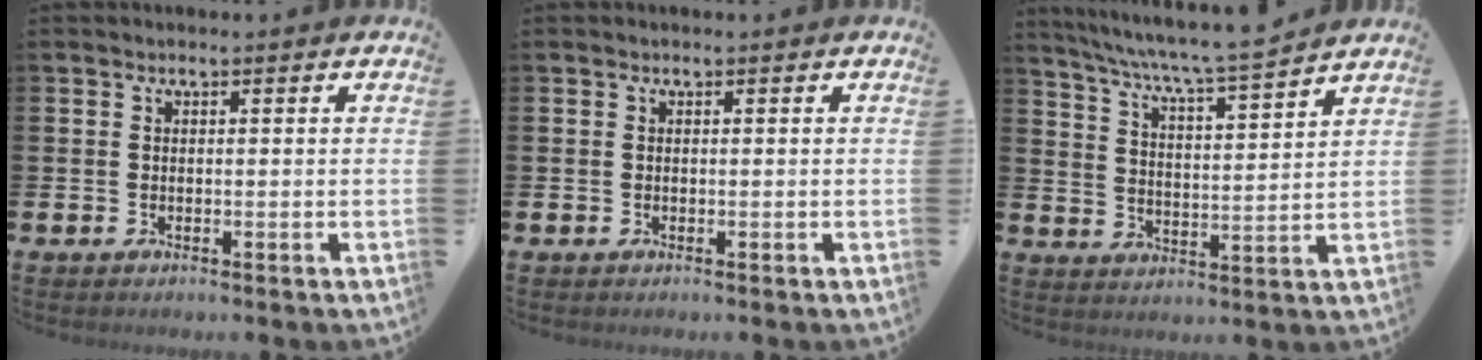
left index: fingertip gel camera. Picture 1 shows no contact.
{"total": 0.0}
{"total": 6.9, "force": [6.5, -0.4, 2.3], "torque": [-0.073, -0.048, 0.111]}